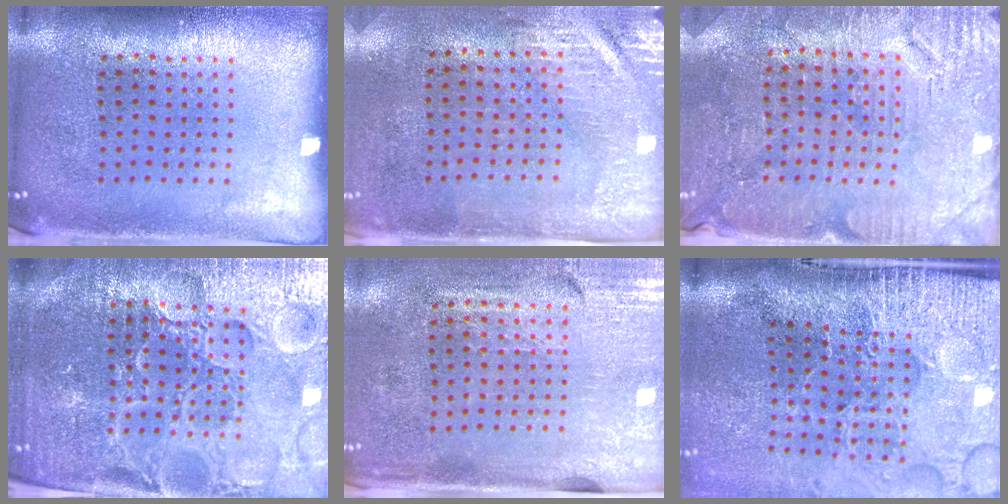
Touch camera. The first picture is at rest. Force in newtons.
{"total": 2.9, "press": 2.5, "slide": 1.4}
{"total": 3.1, "press": 3.1, "slide": 0.6}
{"total": 5.5, "press": 5.1, "slide": 2.1}
{"total": 3.2, "press": 2.7, "slide": 1.6}
{"total": 5.1, "press": 4.1, "slide": 3.1}